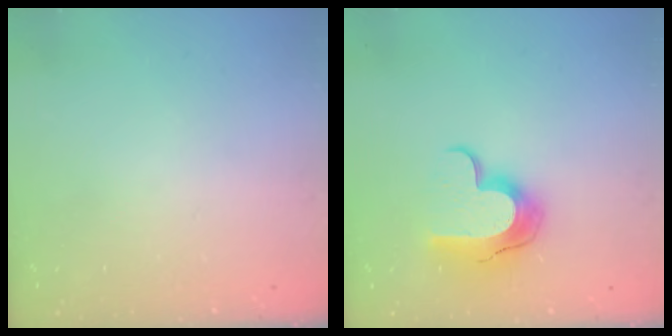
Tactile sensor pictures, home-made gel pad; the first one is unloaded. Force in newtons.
{"total": 12.5, "press": 12.5, "slide": 0.7}